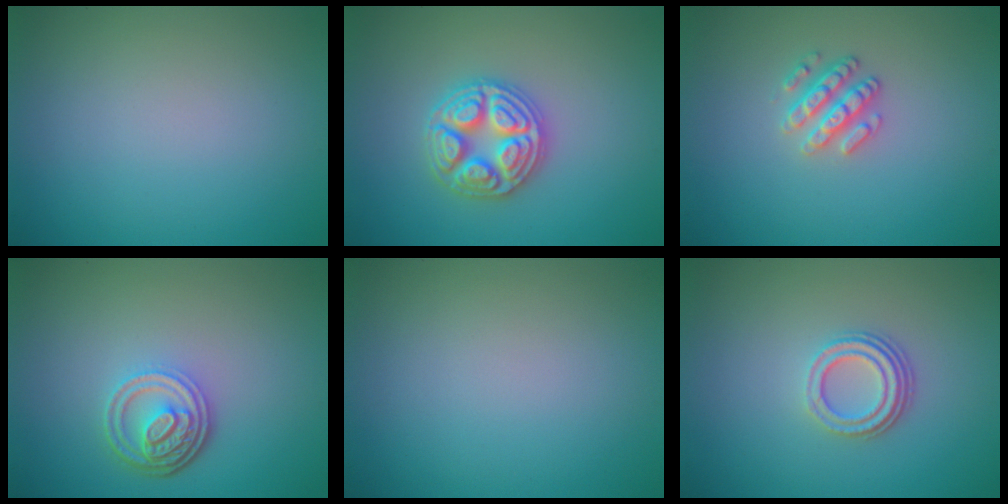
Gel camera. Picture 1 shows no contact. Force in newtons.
{"total": 4.7, "press": 4.7, "slide": 0.5}
{"total": 2.5, "press": 2.4, "slide": 0.7}
{"total": 4.4, "press": 3.3, "slide": 2.9}
{"total": 0.0}
{"total": 3.2, "press": 2.4, "slide": 2.2}